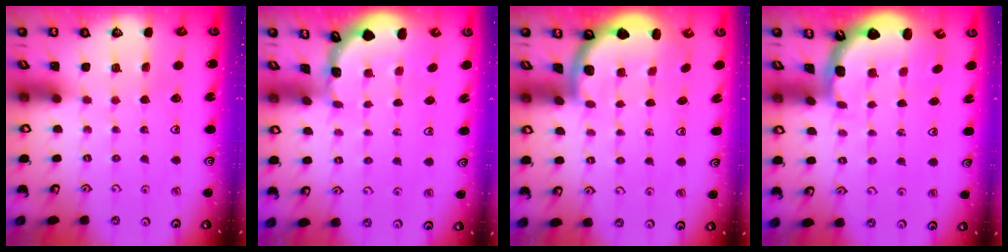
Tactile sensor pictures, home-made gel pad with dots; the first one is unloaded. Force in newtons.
{"total": 0.7, "press": 0.7, "slide": 0.1}
{"total": 1.7, "press": 1.7, "slide": 0.1}
{"total": 2.5, "press": 1.7, "slide": 1.8}